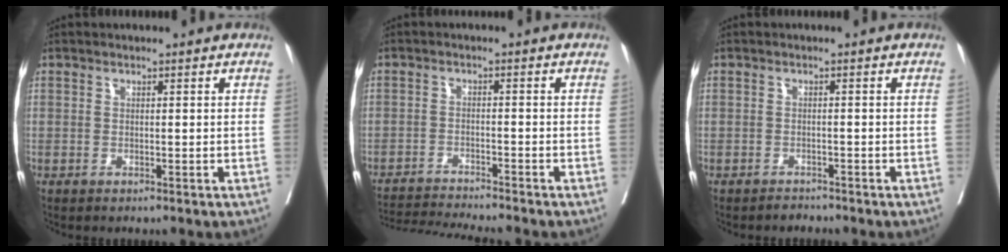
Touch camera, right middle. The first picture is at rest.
{"total": 8.7, "force": [-8.3, -1.2, 2.4], "torque": [-0.033, -0.012, -0.136]}
{"total": 1.2, "force": [-1.2, 0.2, -0.2], "torque": [0.000, -0.005, -0.018]}